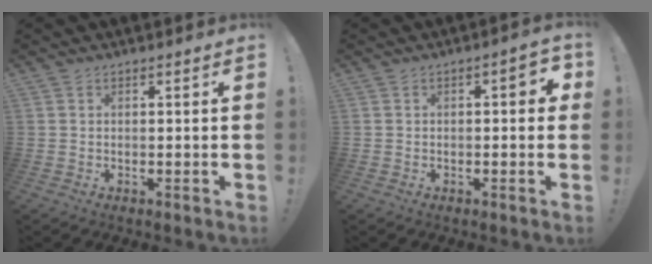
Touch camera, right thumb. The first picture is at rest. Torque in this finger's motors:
{"motor_torque": [1.17, 0.78, 0.22, -0.28, 0.00]}